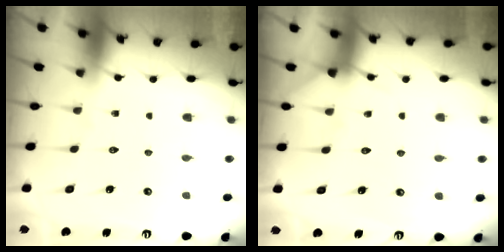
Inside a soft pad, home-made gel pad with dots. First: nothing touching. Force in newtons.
{"total": 5.1, "press": 5.0, "slide": 0.7}